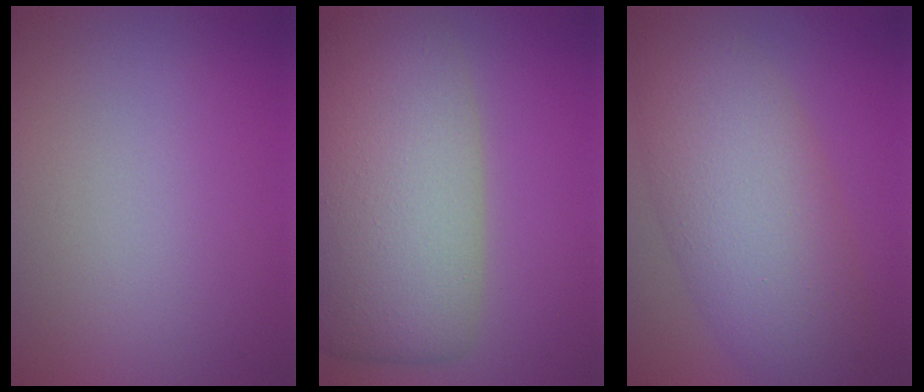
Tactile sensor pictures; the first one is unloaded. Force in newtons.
{"total": 11.0, "press": 11.0, "slide": 0.5}
{"total": 8.3, "press": 8.3, "slide": 0.1}